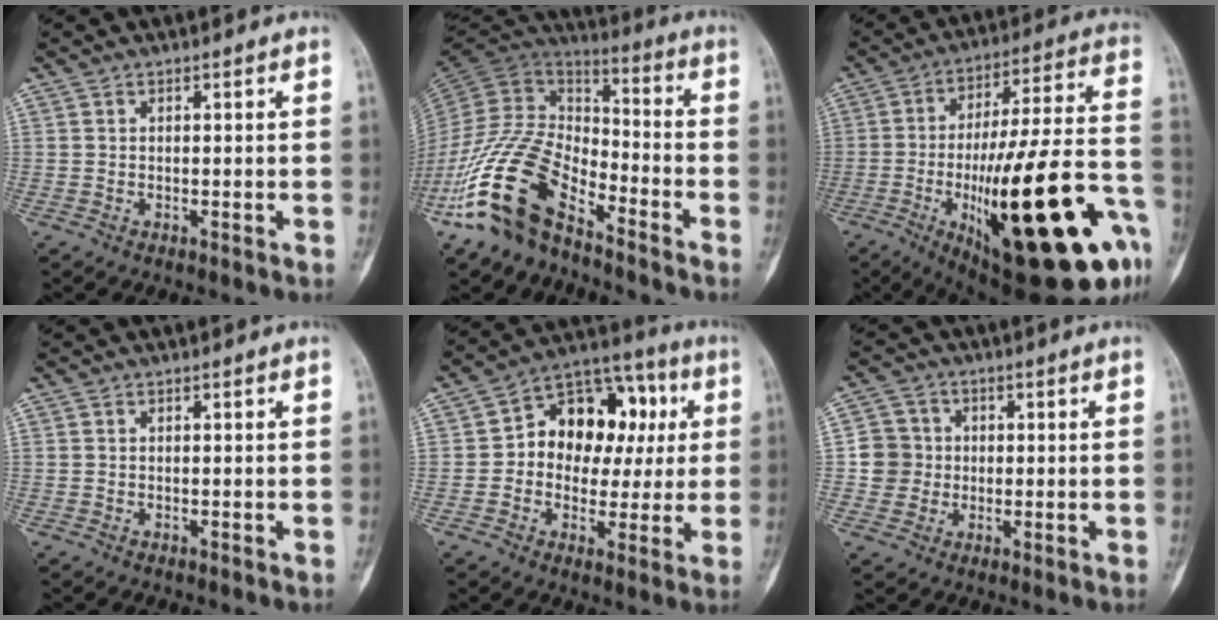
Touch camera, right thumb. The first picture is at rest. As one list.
[{"total": 18.9, "force": [-11.6, 9.3, 11.6], "torque": [-0.215, 0.076, -0.226]}, {"total": 34.3, "force": [-11.5, 9.2, 31.0], "torque": [-0.431, 0.022, -0.160]}, {"total": 0.0}, {"total": 16.4, "force": [2.0, 12.1, 10.9], "torque": [-0.096, 0.037, 0.022]}, {"total": 6.0, "force": [0.0, 5.9, 0.9], "torque": [0.017, 0.010, -0.008]}]